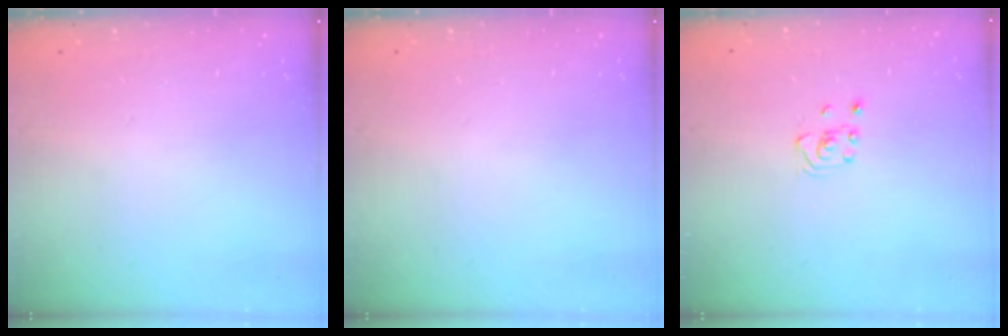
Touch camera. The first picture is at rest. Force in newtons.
{"total": 0.0}
{"total": 2.6, "press": 2.4, "slide": 1.0}